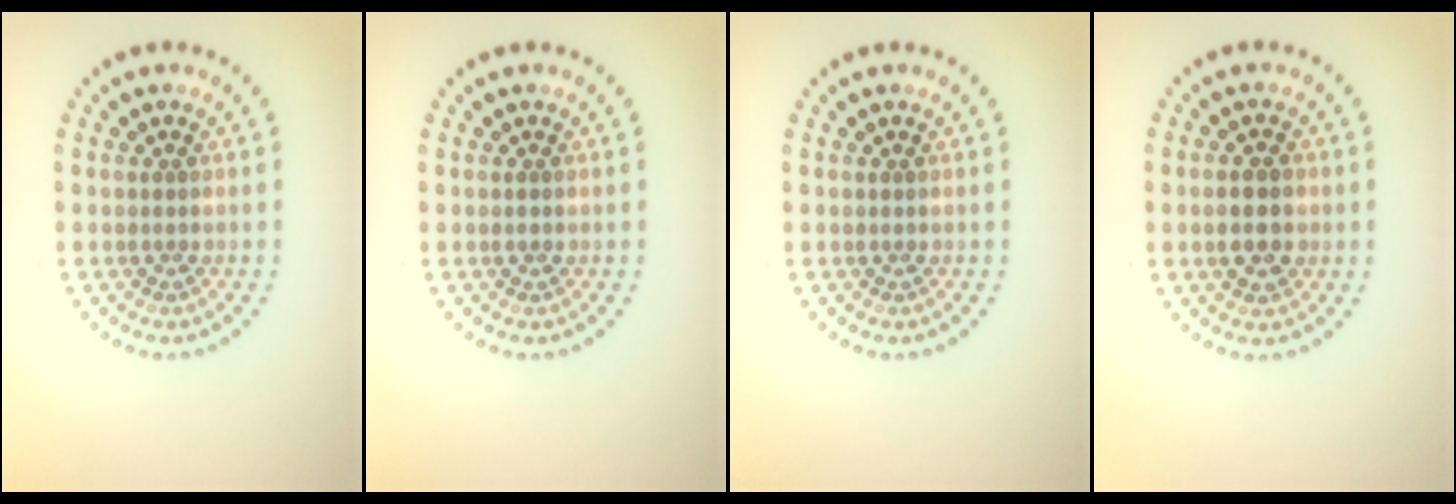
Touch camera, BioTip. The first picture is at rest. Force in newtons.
{"total": 0.5, "press": 0.5, "slide": 0.1}
{"total": 0.0}
{"total": 3.0, "press": 3.0, "slide": 0.2}